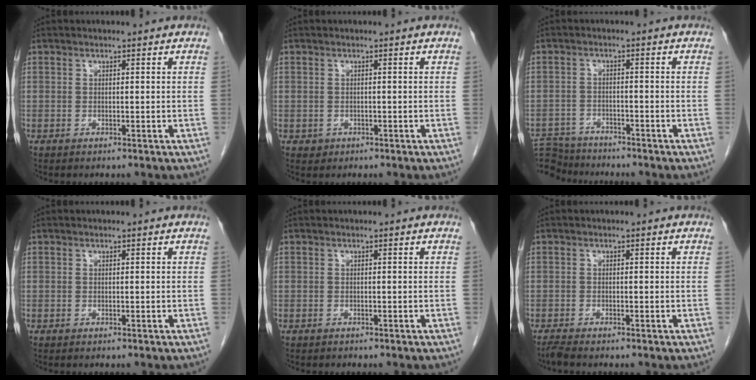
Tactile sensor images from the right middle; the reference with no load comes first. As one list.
[{"total": 0.9, "force": [-0.3, 0.8, 0.1], "torque": [-0.001, 0.003, -0.001]}, {"total": 8.1, "force": [-7.8, 2.1, 0.6], "torque": [-0.016, 0.004, -0.133]}, {"total": 0.0}, {"total": 0.0}, {"total": 1.3, "force": [-1.2, -0.4, 0.4], "torque": [-0.021, -0.009, -0.025]}]